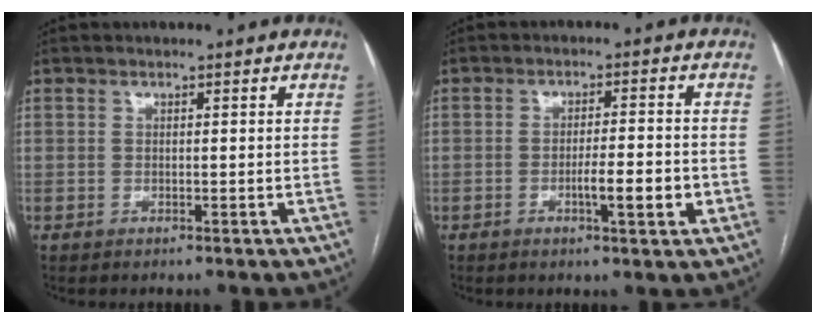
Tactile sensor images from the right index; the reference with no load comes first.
{"total": 5.6, "force": [-1.8, 0.7, 5.3], "torque": [-0.085, -0.002, -0.025]}